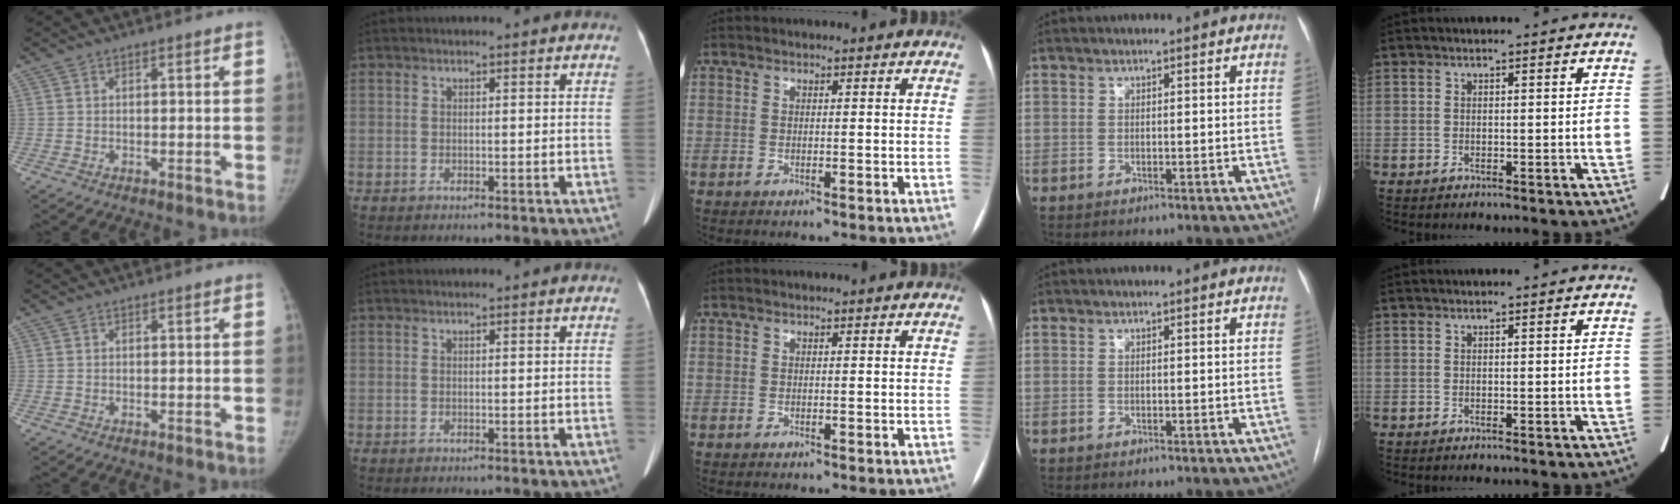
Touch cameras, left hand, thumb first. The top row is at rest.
{}